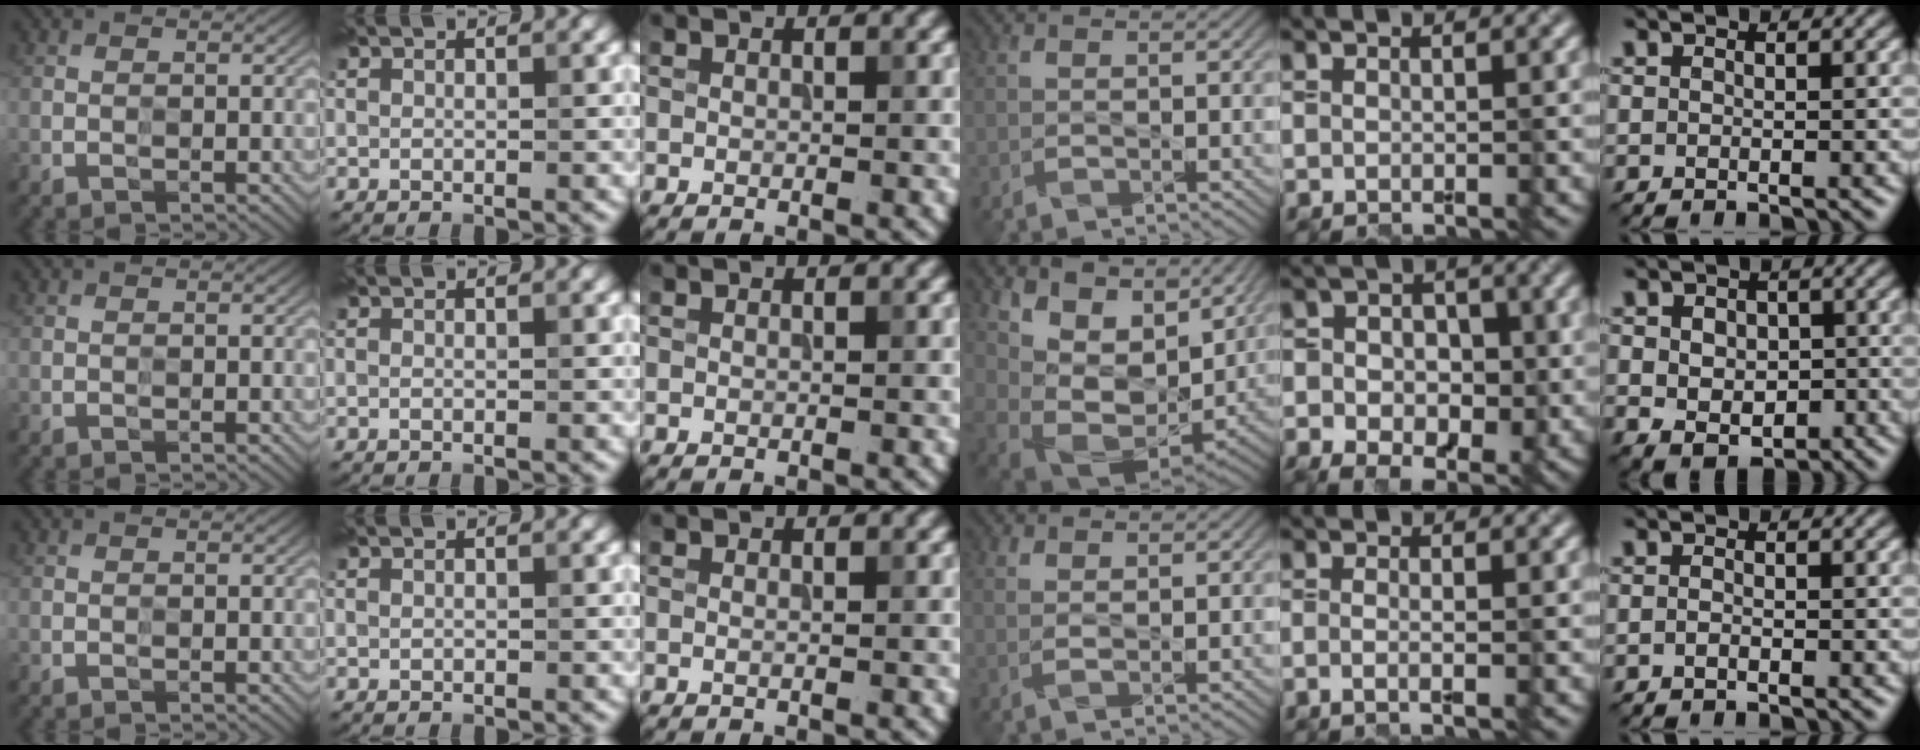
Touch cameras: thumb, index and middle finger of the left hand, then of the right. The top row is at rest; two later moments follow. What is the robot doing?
{"motion": "wipe", "object": "paper plate"}